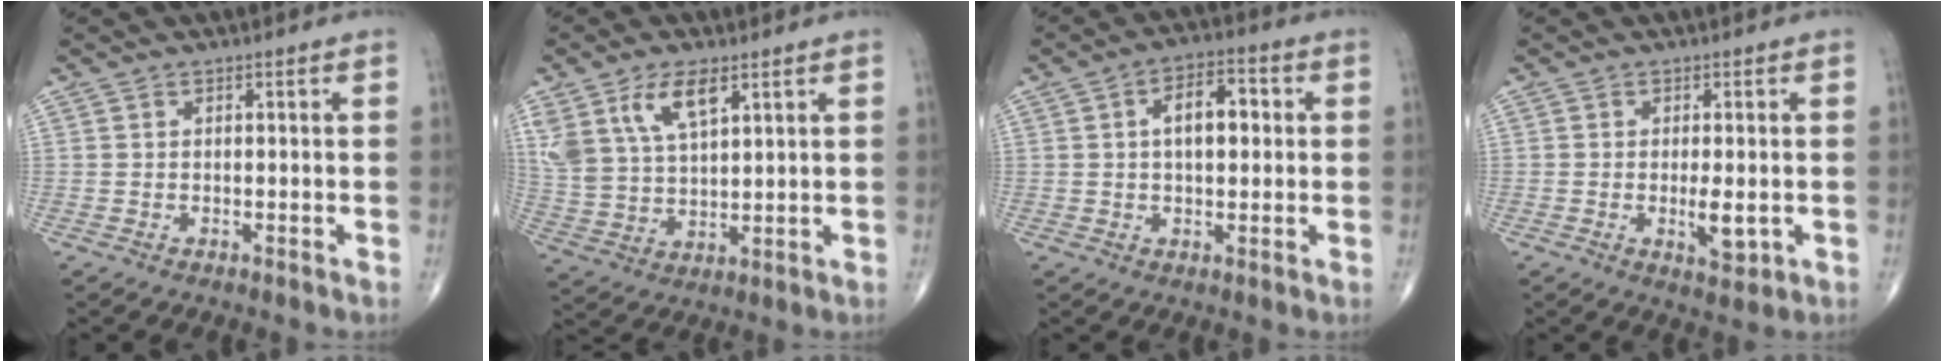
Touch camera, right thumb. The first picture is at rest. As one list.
[{"total": 11.5, "force": [6.1, 5.5, 8.0], "torque": [-0.156, -0.017, 0.126]}, {"total": 8.2, "force": [1.2, 4.3, 6.9], "torque": [-0.095, 0.016, 0.014]}, {"total": 4.5, "force": [-0.7, 1.7, 4.1], "torque": [-0.062, -0.010, -0.009]}]